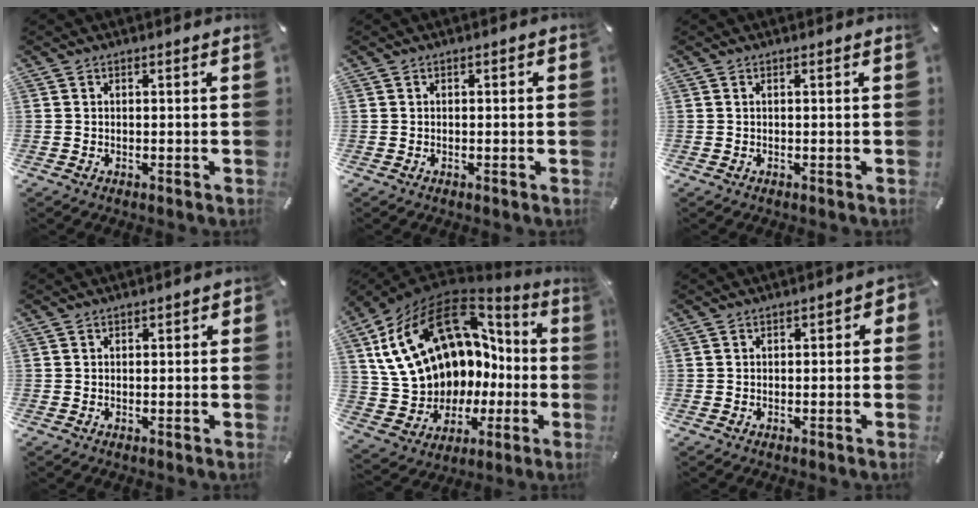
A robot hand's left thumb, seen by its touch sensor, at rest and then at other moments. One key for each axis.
{"total": 0.5, "fx": -0.2, "fy": 0.4, "fz": 0.3, "tx": -0.006, "ty": 0.001, "tz": -0.003}
{"total": 0.0}
{"total": 1.0, "fx": -0.5, "fy": 0.7, "fz": 0.6, "tx": -0.009, "ty": 0.003, "tz": -0.011}
{"total": 21.5, "fx": 7.4, "fy": 15.0, "fz": 13.5, "tx": -0.269, "ty": -0.062, "tz": 0.161}
{"total": 2.2, "fx": -1.2, "fy": 1.3, "fz": 1.2, "tx": -0.021, "ty": 0.010, "tz": -0.023}